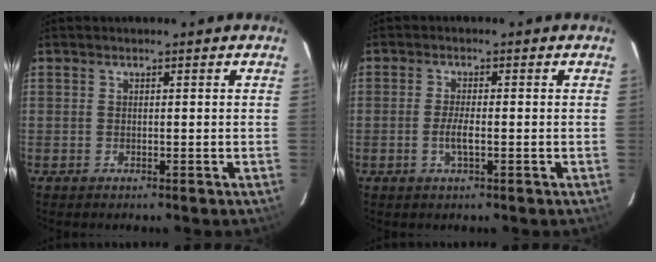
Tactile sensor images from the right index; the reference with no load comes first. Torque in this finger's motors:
{"motor_torque": [0.50, -0.31, 0.31, 0.09]}